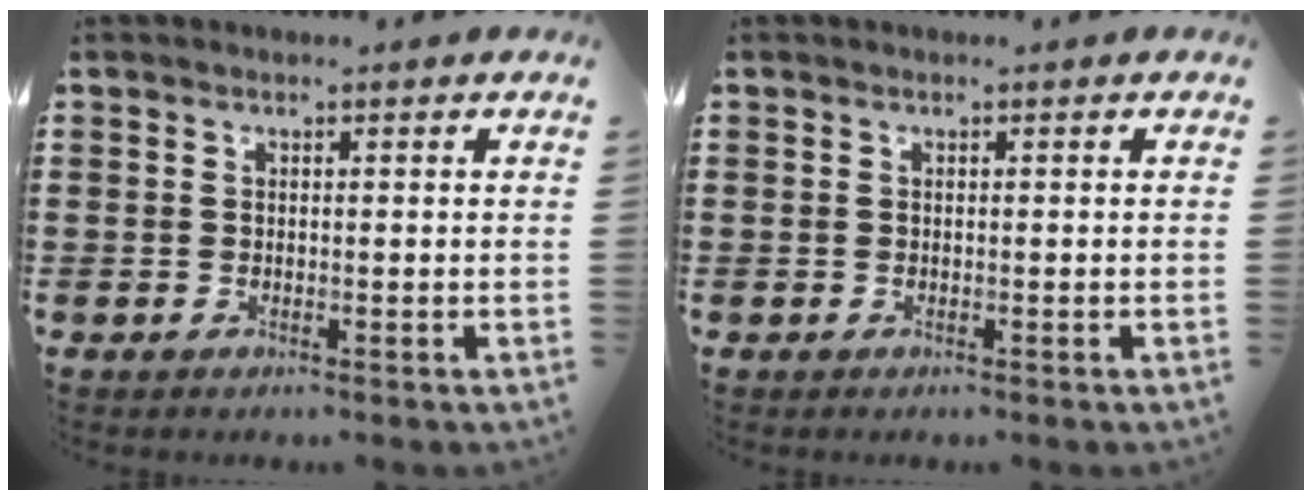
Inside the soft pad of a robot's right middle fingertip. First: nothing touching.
{"total": 0.0}